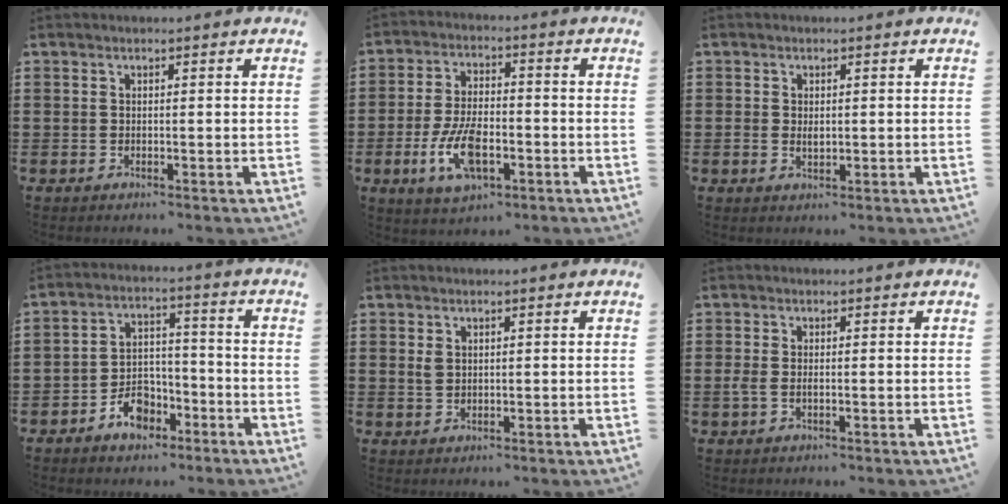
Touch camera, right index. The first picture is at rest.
{"total": 8.6, "force": [-3.1, 3.9, 7.0], "torque": [-0.152, -0.003, -0.057]}
{"total": 1.4, "force": [0.0, 0.9, 1.1], "torque": [-0.021, 0.005, -0.001]}
{"total": 5.9, "force": [-3.8, 3.9, 2.4], "torque": [-0.038, 0.024, -0.068]}
{"total": 1.5, "force": [0.6, 1.0, 0.9], "torque": [-0.021, 0.004, 0.012]}
{"total": 1.3, "force": [-0.4, 0.5, 1.2], "torque": [-0.029, -0.004, -0.009]}